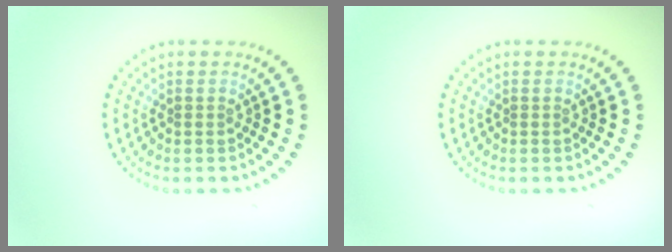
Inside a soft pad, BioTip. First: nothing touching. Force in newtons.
{"total": 0.0}